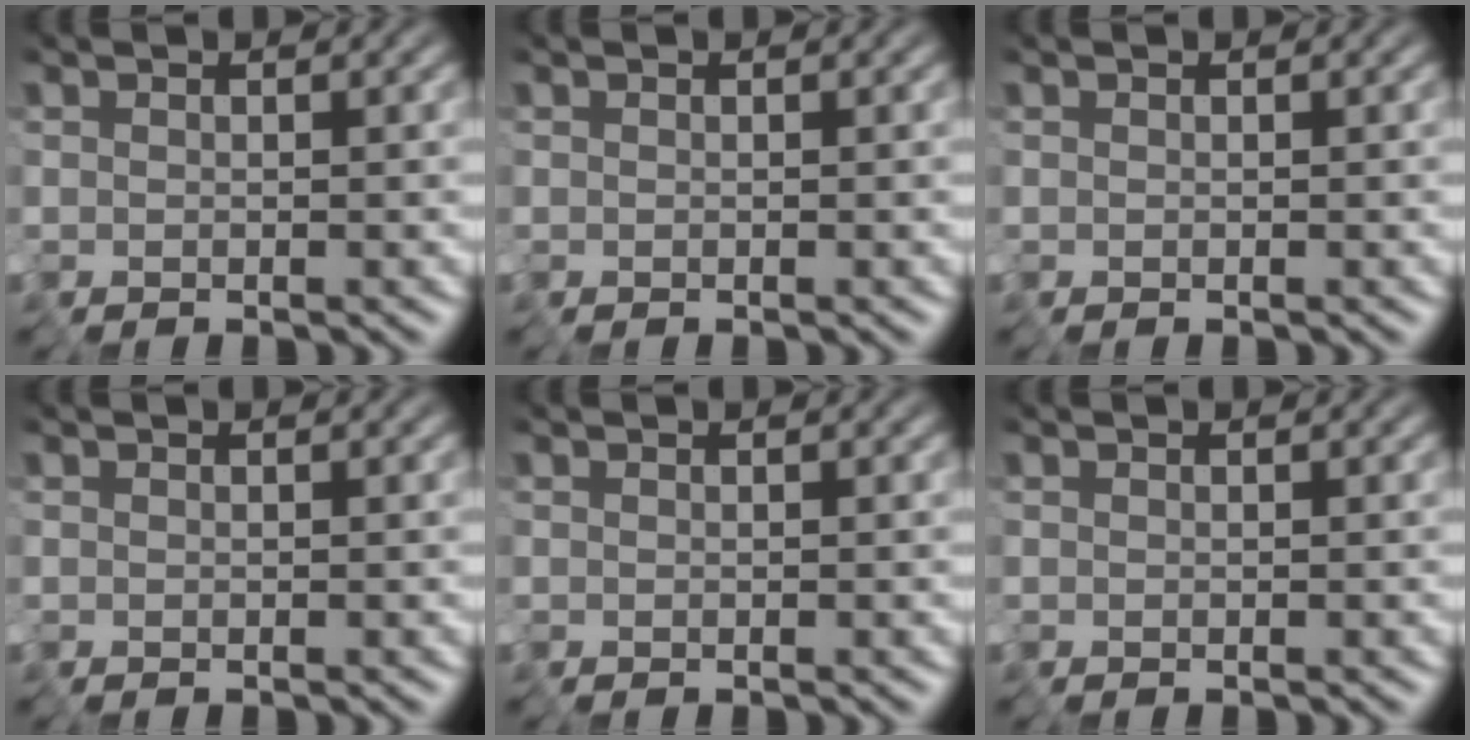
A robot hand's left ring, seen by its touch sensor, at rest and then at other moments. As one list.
[{"total": 0.0}, {"total": 0.0}, {"total": 0.0}, {"total": 0.0}, {"total": 0.0}]